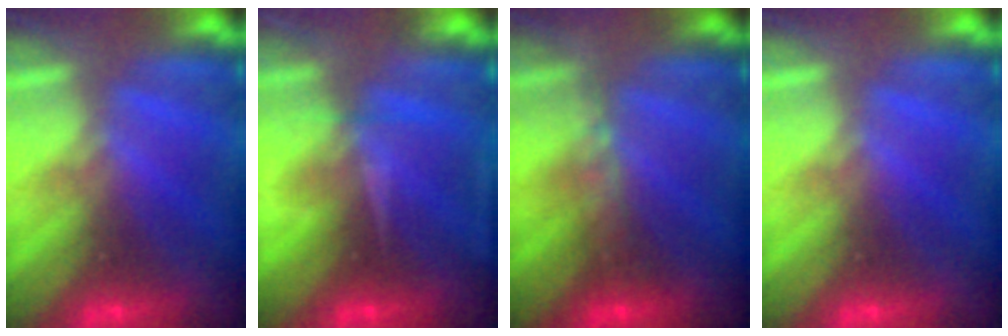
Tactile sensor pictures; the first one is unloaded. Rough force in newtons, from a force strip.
{"total": 7.7}
{"total": 2.9}
{"total": 0.0}